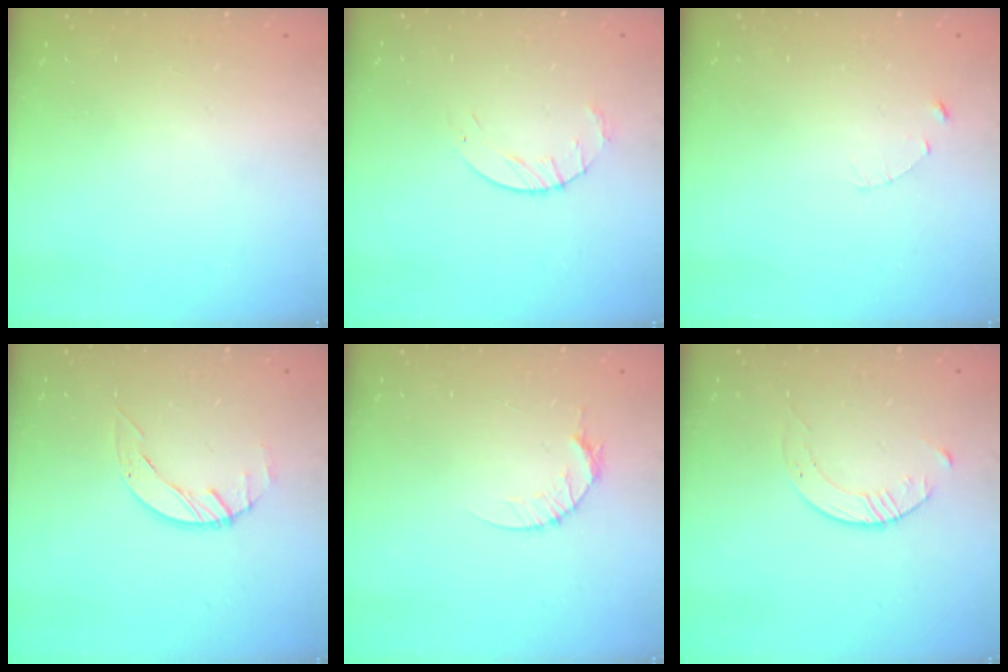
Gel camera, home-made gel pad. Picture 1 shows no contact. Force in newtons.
{"total": 3.5, "press": 3.5, "slide": 0.4}
{"total": 1.2, "press": 1.1, "slide": 0.2}
{"total": 2.9, "press": 2.8, "slide": 0.3}
{"total": 4.7, "press": 4.7, "slide": 0.6}
{"total": 4.2, "press": 4.2, "slide": 0.5}